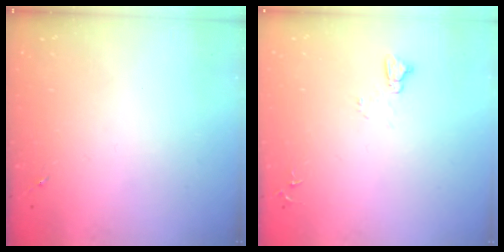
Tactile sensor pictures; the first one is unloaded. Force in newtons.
{"total": 4.1, "press": 4.1, "slide": 0.4}